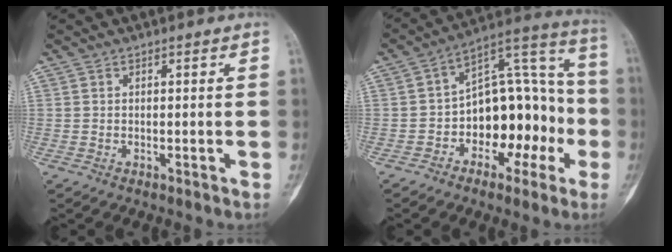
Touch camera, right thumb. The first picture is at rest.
{"total": 17.4, "force": [-4.3, 10.8, 13.0], "torque": [-0.137, 0.068, -0.060]}